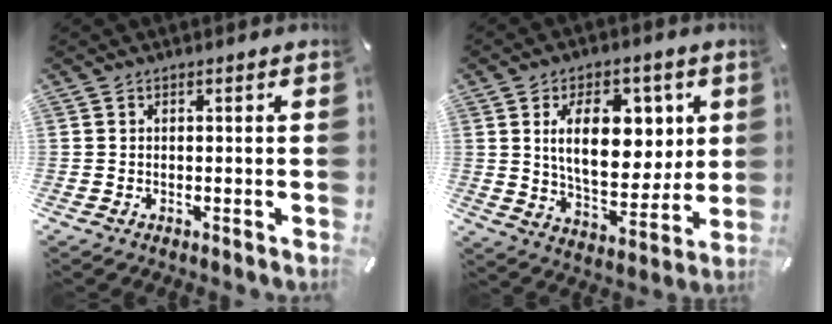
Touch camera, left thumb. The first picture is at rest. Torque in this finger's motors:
{"motor_torque": [0.67, 0.70, 1.52, -1.25, 0.37]}